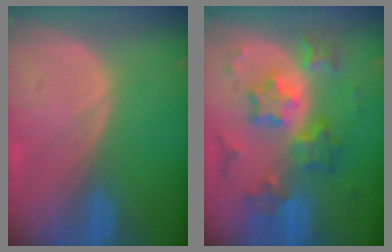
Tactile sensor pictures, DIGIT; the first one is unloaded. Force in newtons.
{"total": 9.1, "press": 9.1, "slide": 0.8}